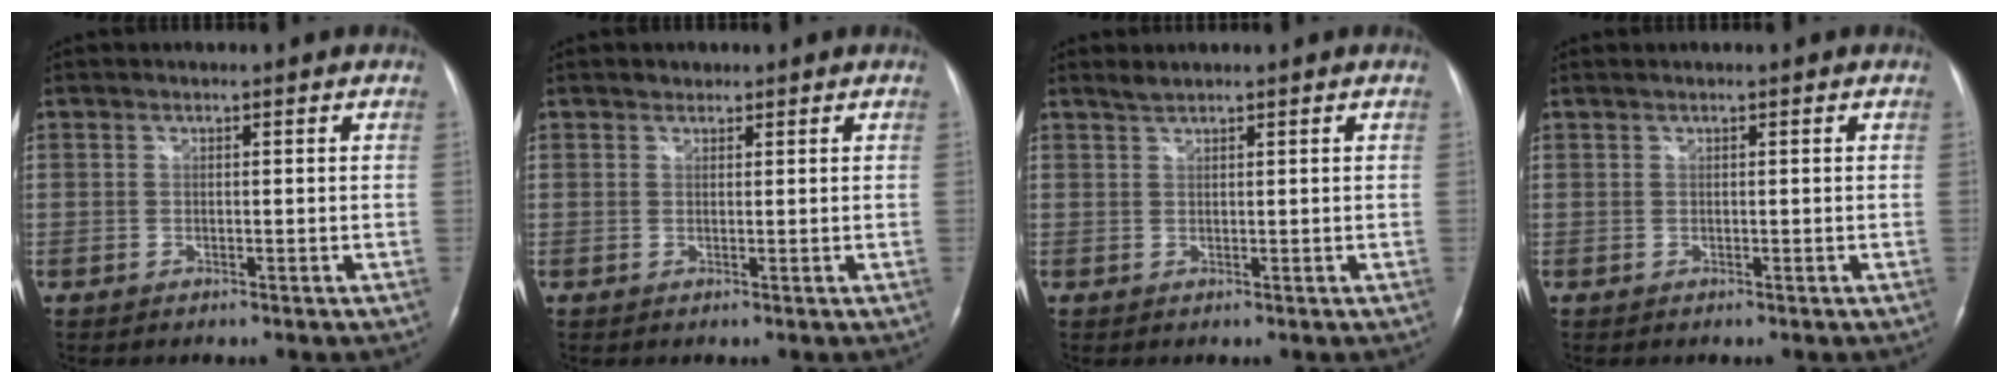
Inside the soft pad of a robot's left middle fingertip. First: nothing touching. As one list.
[{"total": 1.0, "force": [0.8, 0.7, 0.1], "torque": [0.005, 0.000, 0.008]}, {"total": 1.1, "force": [1.1, 0.0, 0.2], "torque": [-0.005, 0.004, 0.024]}, {"total": 0.0}]